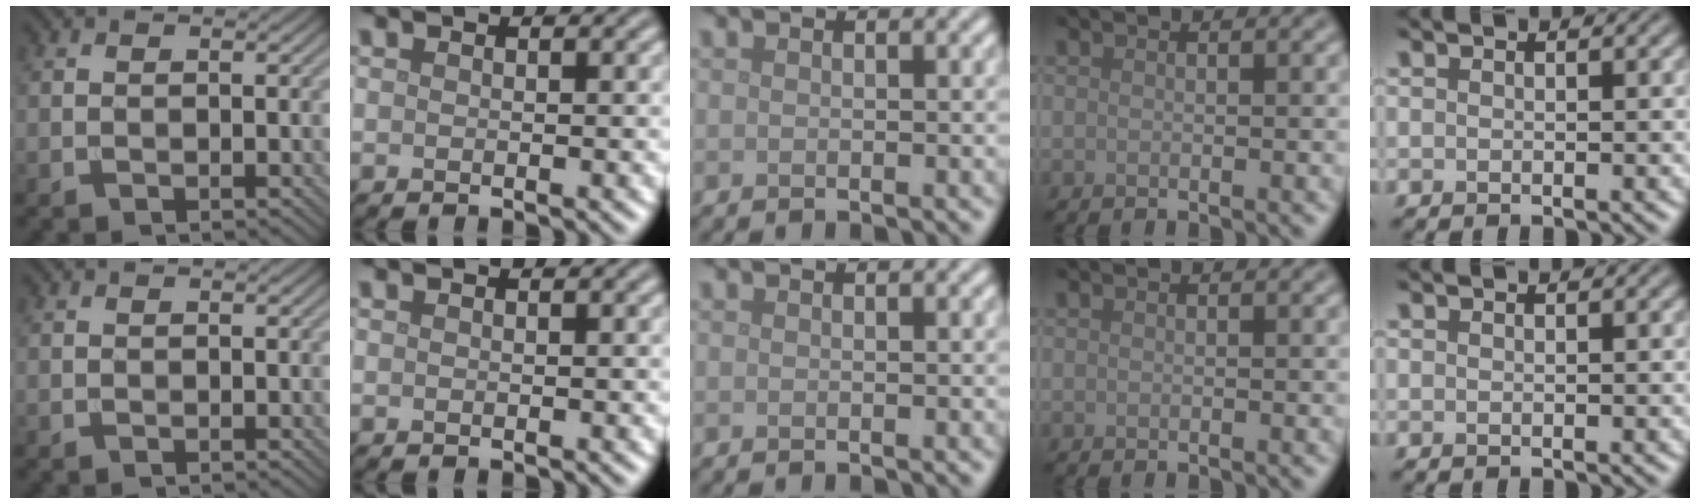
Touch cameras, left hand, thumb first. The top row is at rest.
{}